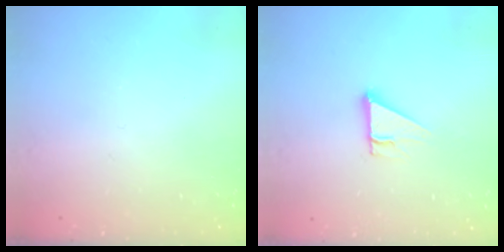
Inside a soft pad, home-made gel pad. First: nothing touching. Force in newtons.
{"total": 3.7, "press": 3.7, "slide": 0.2}